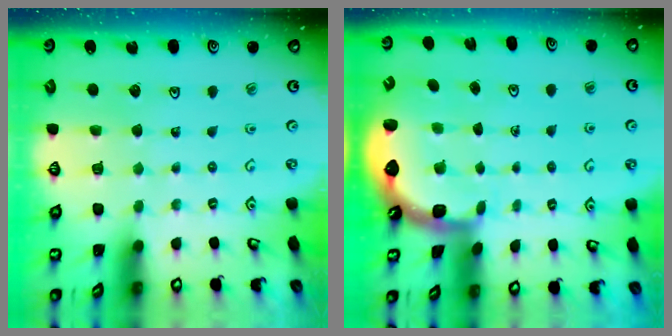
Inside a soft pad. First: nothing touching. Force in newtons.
{"total": 2.6, "press": 1.3, "slide": 2.2}